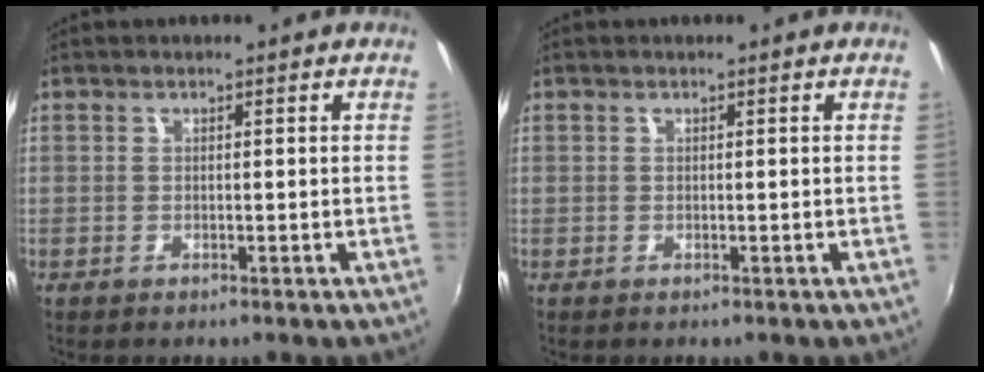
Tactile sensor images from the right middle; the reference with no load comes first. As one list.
[{"total": 0.0}]